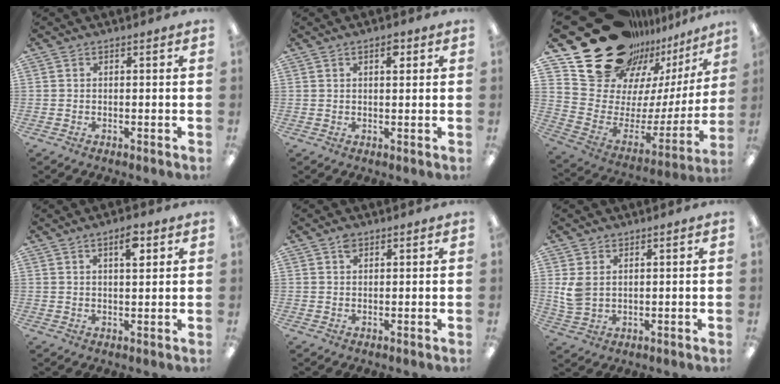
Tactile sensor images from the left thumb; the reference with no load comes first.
{"total": 3.0, "force": [1.6, 1.2, 2.1], "torque": [-0.021, -0.005, 0.022]}
{"total": 25.2, "force": [19.3, 13.3, 9.0], "torque": [-0.126, -0.151, 0.377]}
{"total": 5.2, "force": [2.7, 1.9, 4.0], "torque": [-0.055, -0.007, 0.039]}
{"total": 1.9, "force": [1.2, 1.1, 1.0], "torque": [-0.015, -0.003, 0.020]}
{"total": 5.1, "force": [1.4, 3.8, 3.1], "torque": [-0.067, -0.002, 0.025]}